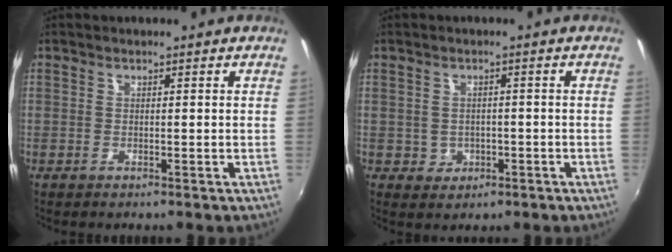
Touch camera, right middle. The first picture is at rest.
{"total": 3.1, "force": [-0.7, 2.9, 0.8], "torque": [-0.021, 0.002, -0.003]}